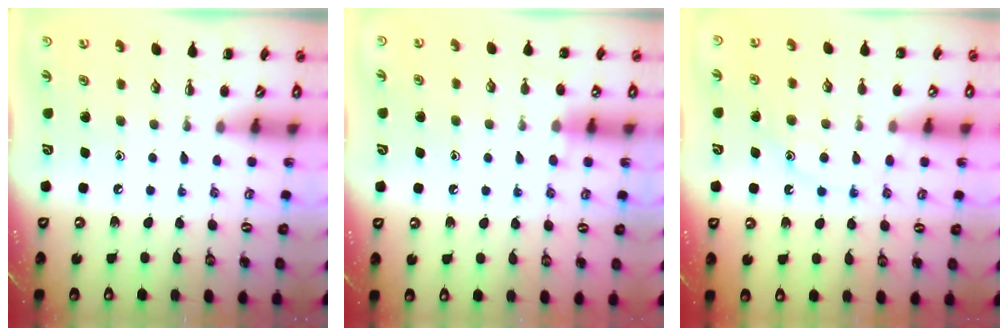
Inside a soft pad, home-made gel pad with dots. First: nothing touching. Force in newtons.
{"total": 7.5, "press": 7.1, "slide": 2.2}
{"total": 12.3, "press": 12.2, "slide": 0.8}